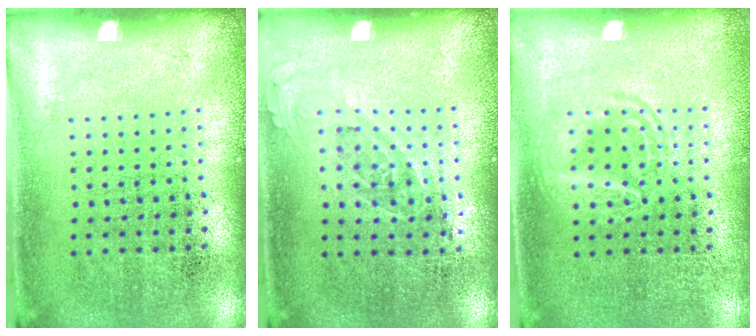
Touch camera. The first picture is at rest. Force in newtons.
{"total": 0.6, "press": 0.6, "slide": 0.3}
{"total": 2.2, "press": 2.2, "slide": 0.3}